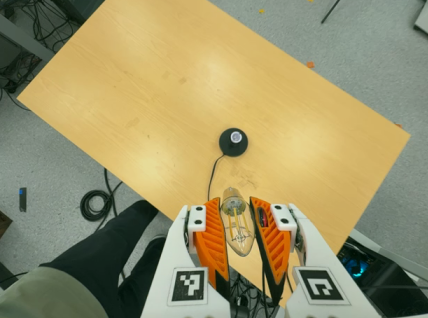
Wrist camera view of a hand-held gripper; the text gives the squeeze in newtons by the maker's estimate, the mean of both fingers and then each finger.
{"total": 19.2, "left": 21.3, "right": 17.1}